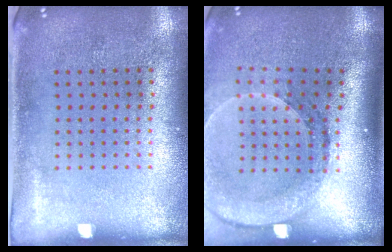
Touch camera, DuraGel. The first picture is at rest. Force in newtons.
{"total": 2.8, "press": 2.1, "slide": 1.9}